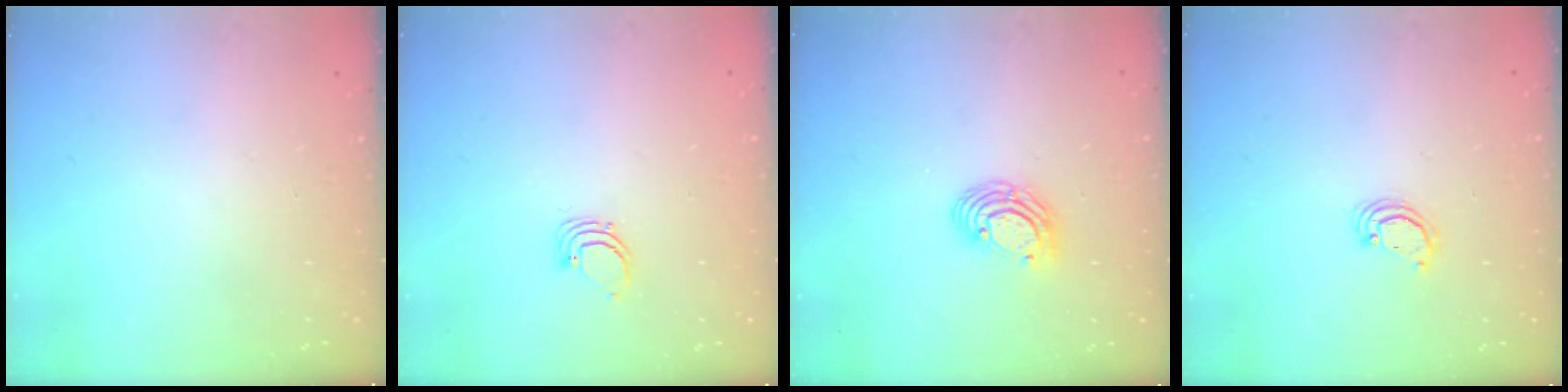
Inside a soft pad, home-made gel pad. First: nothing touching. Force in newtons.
{"total": 2.5, "press": 2.5, "slide": 0.1}
{"total": 7.0, "press": 6.9, "slide": 0.8}
{"total": 2.0, "press": 2.0, "slide": 0.2}